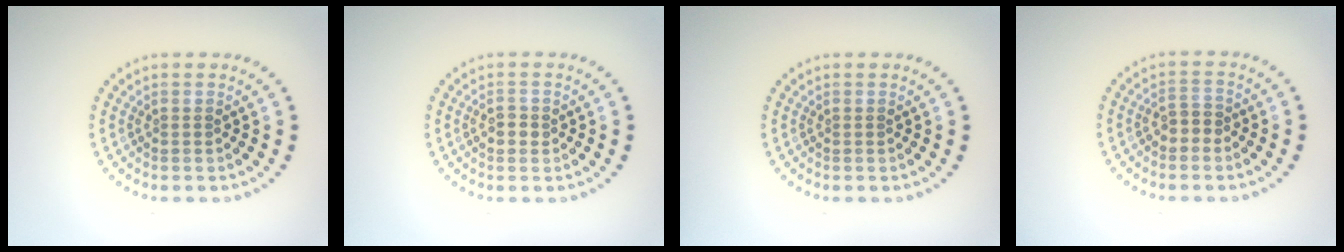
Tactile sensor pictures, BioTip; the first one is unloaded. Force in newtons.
{"total": 1.3, "press": 1.3, "slide": 0.2}
{"total": 0.0}
{"total": 1.6, "press": 1.5, "slide": 0.5}